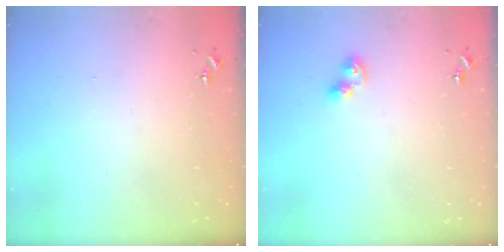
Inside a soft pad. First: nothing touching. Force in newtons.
{"total": 6.1, "press": 6.1, "slide": 0.3}